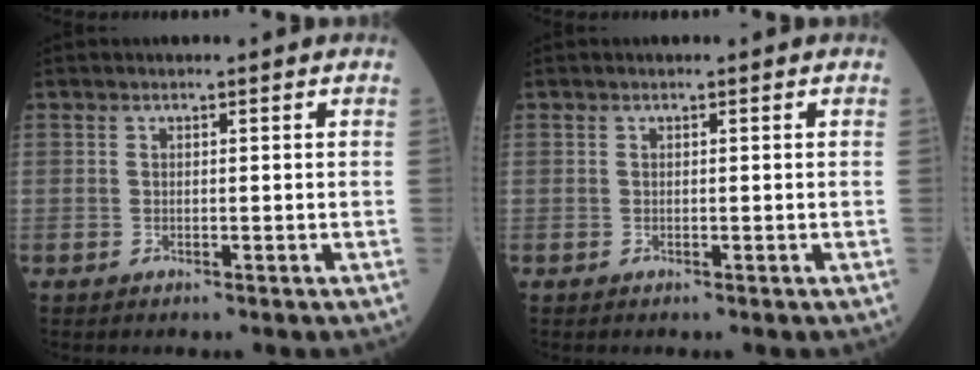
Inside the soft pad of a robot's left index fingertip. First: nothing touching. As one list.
[{"total": 0.0}]